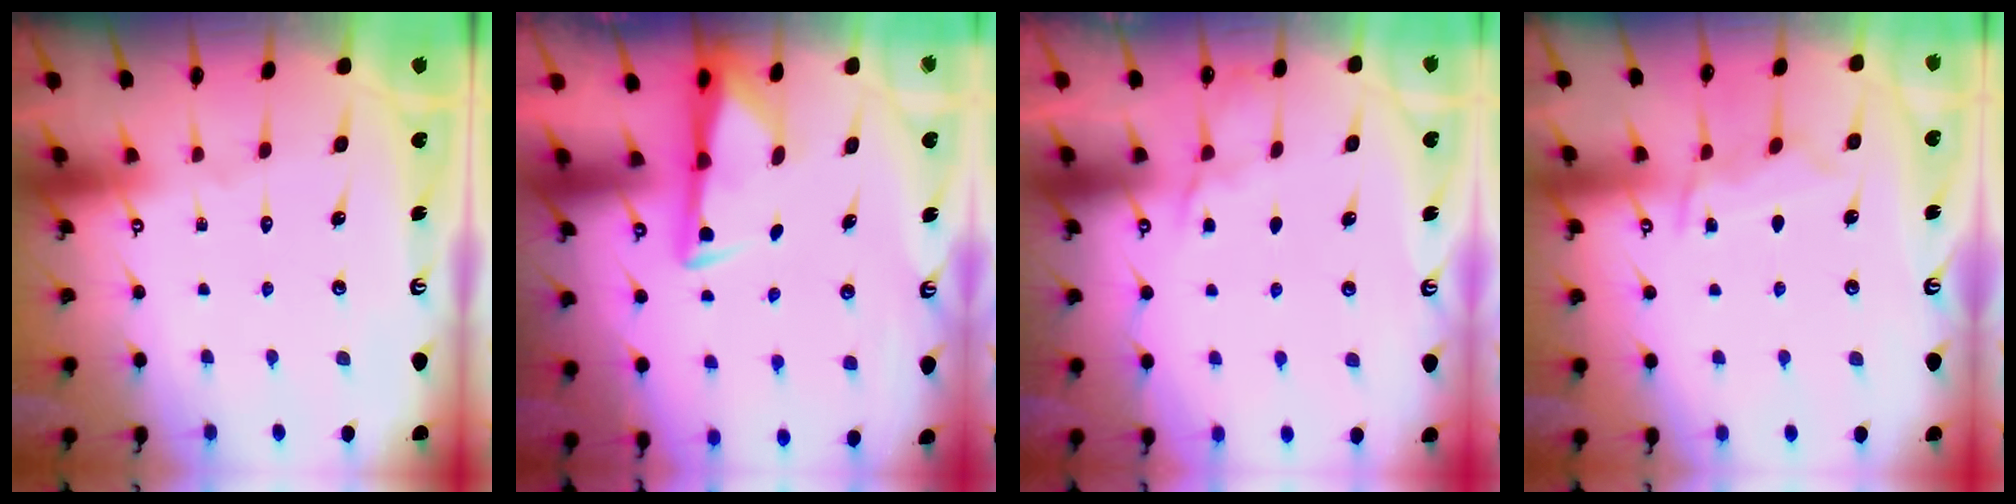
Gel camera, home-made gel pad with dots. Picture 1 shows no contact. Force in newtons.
{"total": 2.9, "press": 2.9, "slide": 0.6}
{"total": 3.6, "press": 3.5, "slide": 0.5}
{"total": 6.6, "press": 6.6, "slide": 0.5}